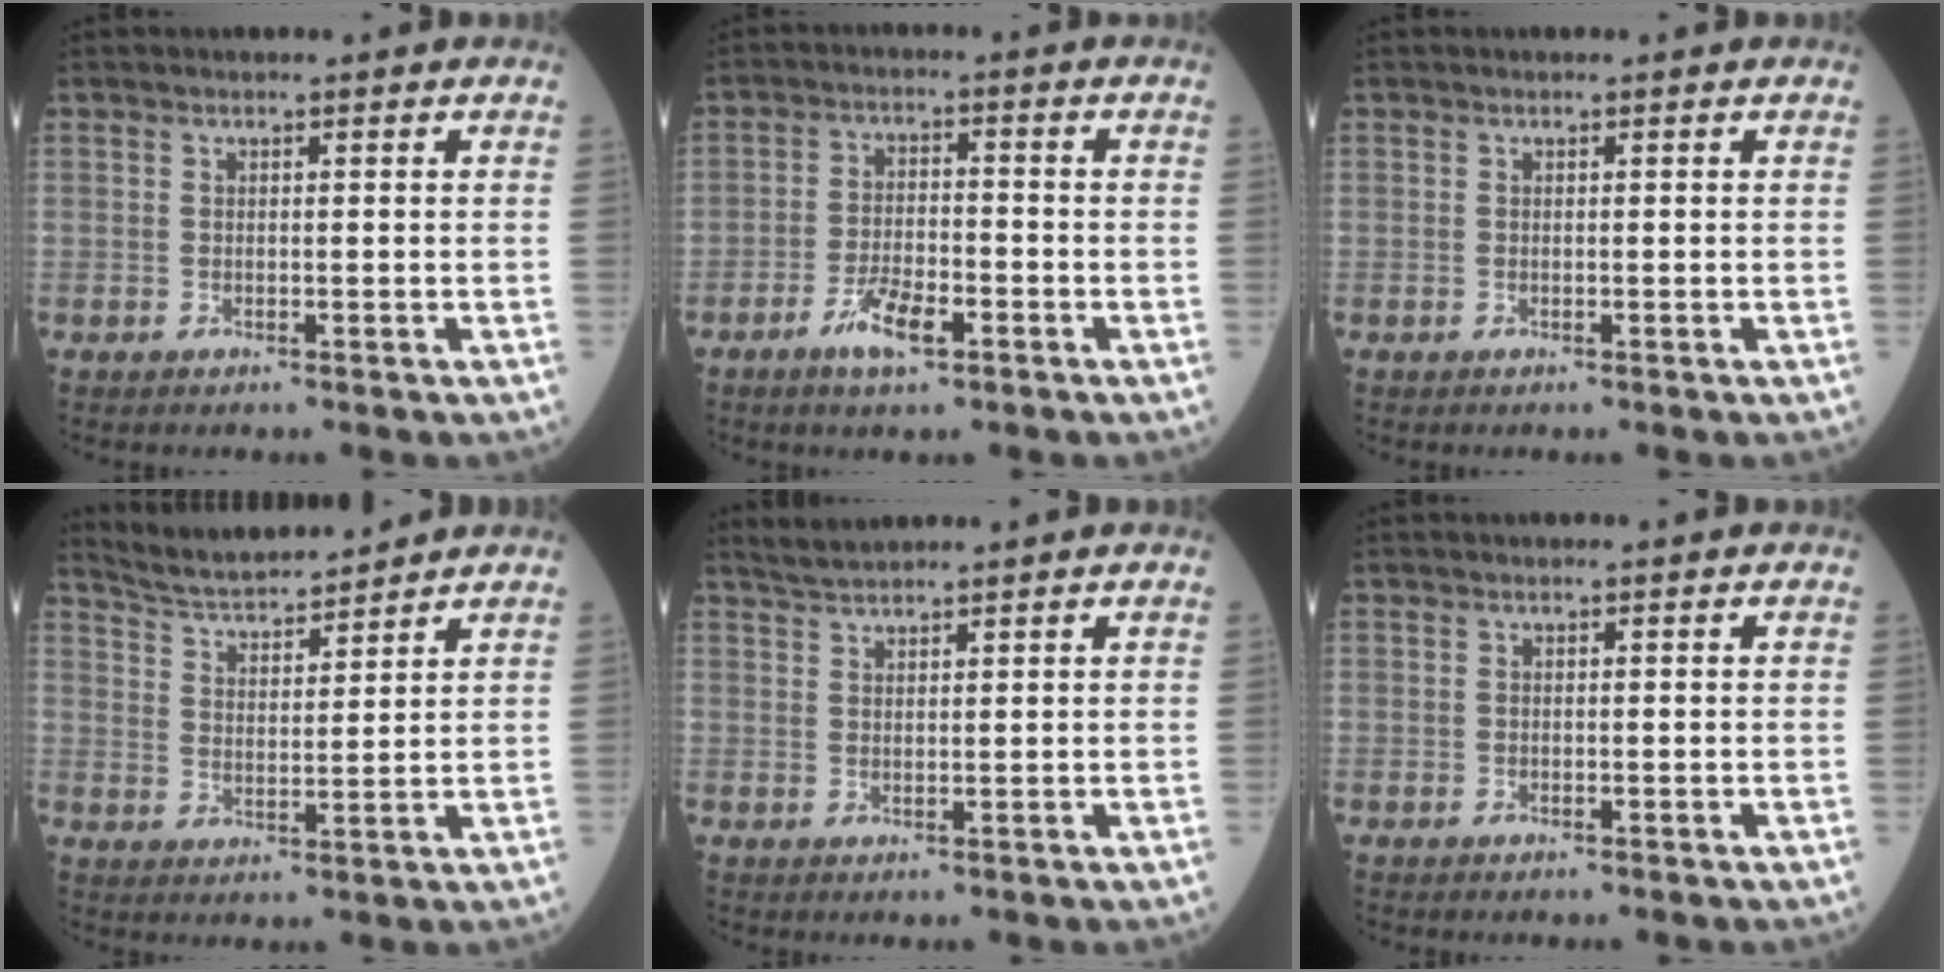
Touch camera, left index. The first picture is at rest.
{"total": 5.7, "force": [-3.2, 1.7, 4.3], "torque": [-0.088, -0.001, -0.058]}
{"total": 0.0}
{"total": 8.7, "force": [8.4, 0.6, 2.1], "torque": [-0.053, 0.018, 0.155]}
{"total": 2.7, "force": [2.6, -0.2, 0.6], "torque": [-0.017, 0.015, 0.055]}
{"total": 0.0}